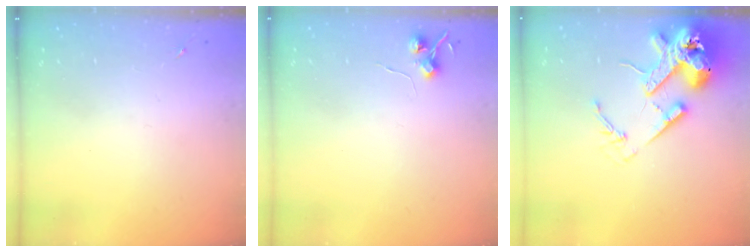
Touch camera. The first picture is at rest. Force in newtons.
{"total": 5.8, "press": 5.8, "slide": 0.7}
{"total": 17.7, "press": 17.5, "slide": 2.4}